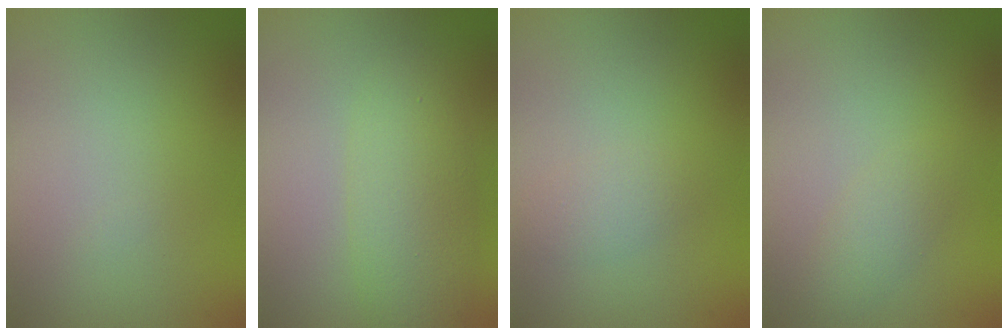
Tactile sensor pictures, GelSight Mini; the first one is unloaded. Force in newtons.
{"total": 4.4, "press": 4.3, "slide": 0.4}
{"total": 1.4, "press": 1.4, "slide": 0.1}
{"total": 1.5, "press": 1.5, "slide": 0.1}